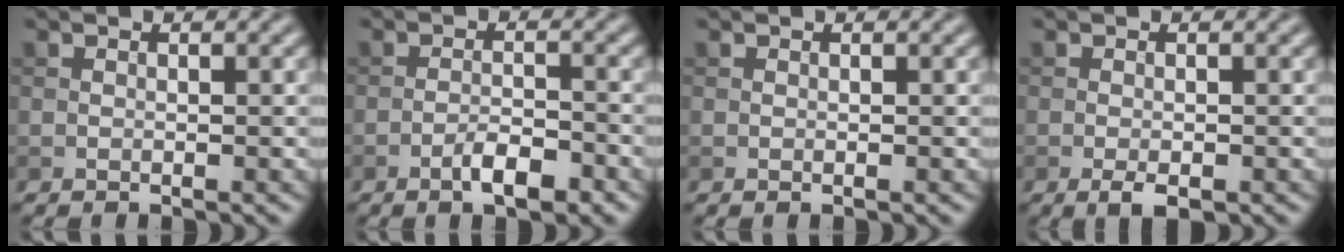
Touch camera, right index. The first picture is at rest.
{"total": 3.0, "force": [-1.8, 0.9, 2.3], "torque": [-0.039, 0.005, -0.033]}
{"total": 0.0}
{"total": 1.8, "force": [-0.9, 0.6, 1.4], "torque": [-0.025, -0.005, -0.015]}